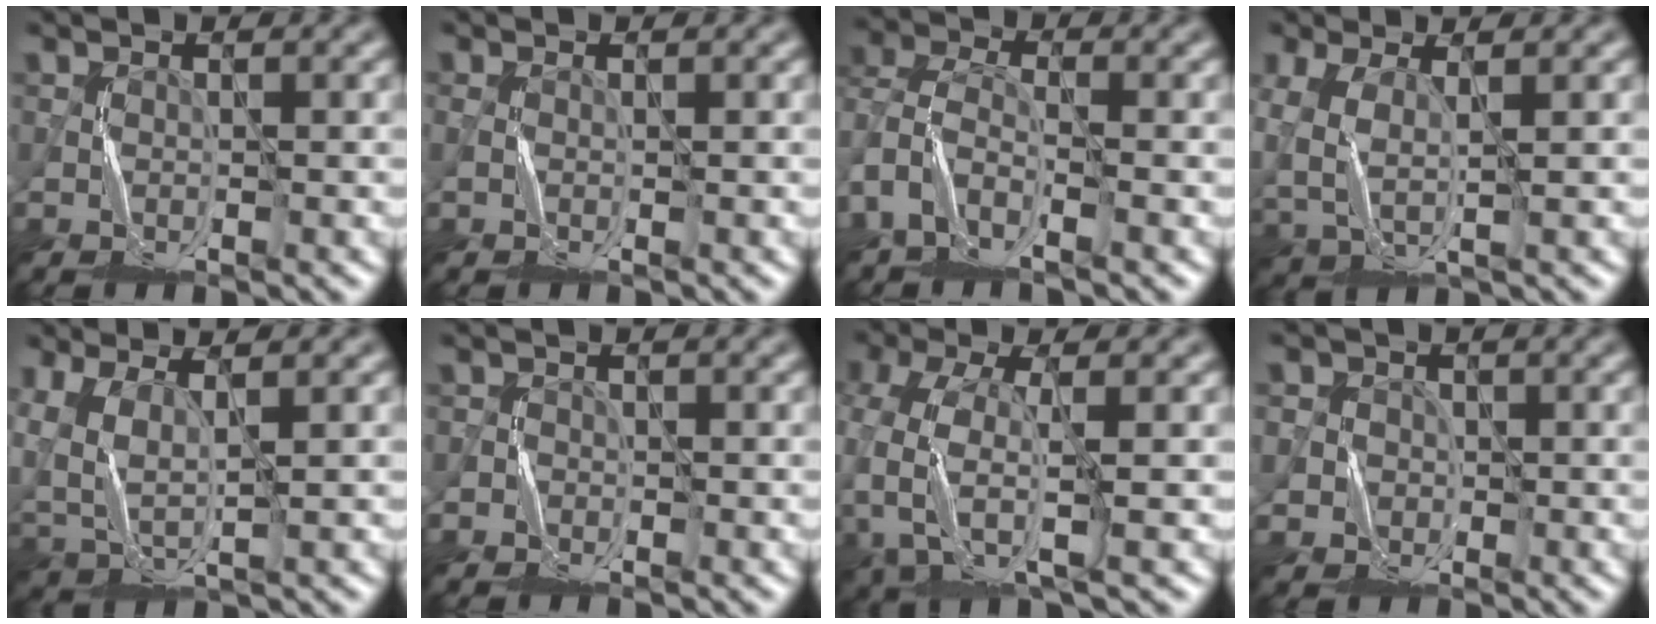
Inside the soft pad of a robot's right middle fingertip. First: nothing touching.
{"total": 0.0}
{"total": 3.8, "force": [-2.4, 1.8, 2.3], "torque": [-0.056, 0.001, -0.064]}
{"total": 3.6, "force": [0.2, 1.9, 3.1], "torque": [-0.087, -0.007, 0.005]}
{"total": 6.3, "force": [2.2, 3.2, 5.0], "torque": [-0.125, 0.003, 0.047]}
{"total": 1.0, "force": [-0.6, 0.8, -0.3], "torque": [0.011, -0.001, -0.013]}
{"total": 7.3, "force": [-2.9, 3.4, 5.7], "torque": [-0.150, -0.011, -0.067]}
{"total": 3.4, "force": [0.2, 3.4, 0.3], "torque": [-0.002, 0.008, 0.000]}